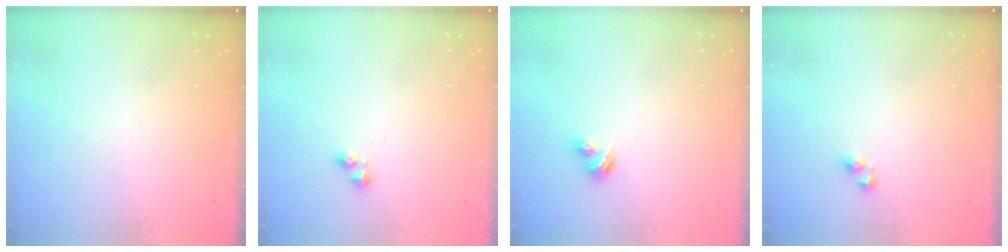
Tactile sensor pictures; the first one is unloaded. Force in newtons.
{"total": 2.6, "press": 2.6, "slide": 0.4}
{"total": 2.9, "press": 2.8, "slide": 0.5}
{"total": 3.7, "press": 3.7, "slide": 0.1}